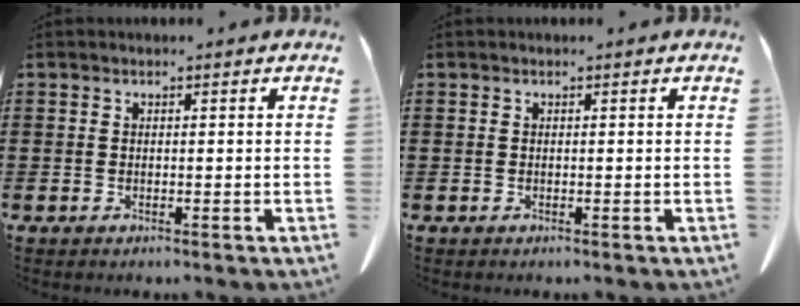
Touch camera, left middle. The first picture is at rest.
{"total": 0.0}